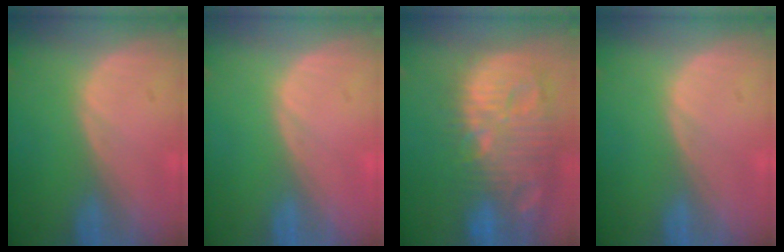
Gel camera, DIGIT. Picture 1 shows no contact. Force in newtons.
{"total": 0.0}
{"total": 14.4, "press": 12.5, "slide": 7.2}
{"total": 0.0}